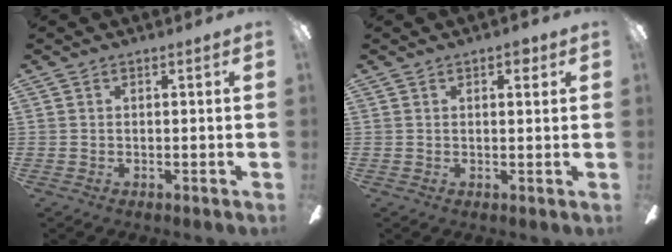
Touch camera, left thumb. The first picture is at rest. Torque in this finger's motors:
{"motor_torque": [0.00, -0.18, -0.20, -0.02, -0.12]}